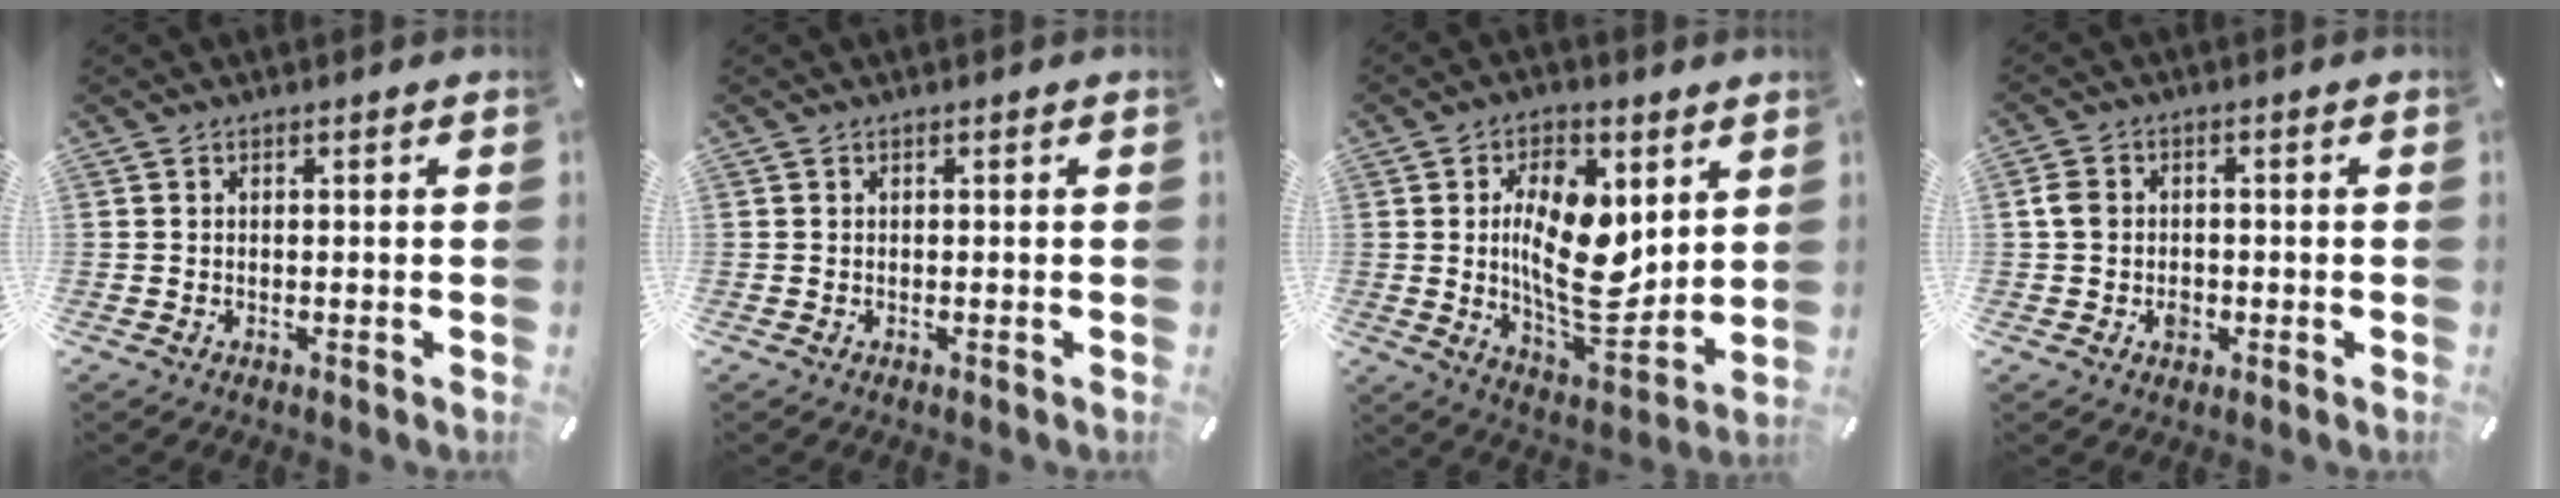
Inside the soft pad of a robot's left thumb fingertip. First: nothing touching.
{"total": 0.0}
{"total": 16.9, "force": [2.9, 9.0, 14.0], "torque": [-0.253, -0.020, 0.045]}
{"total": 4.5, "force": [-0.9, 3.8, 2.3], "torque": [-0.040, 0.008, -0.013]}